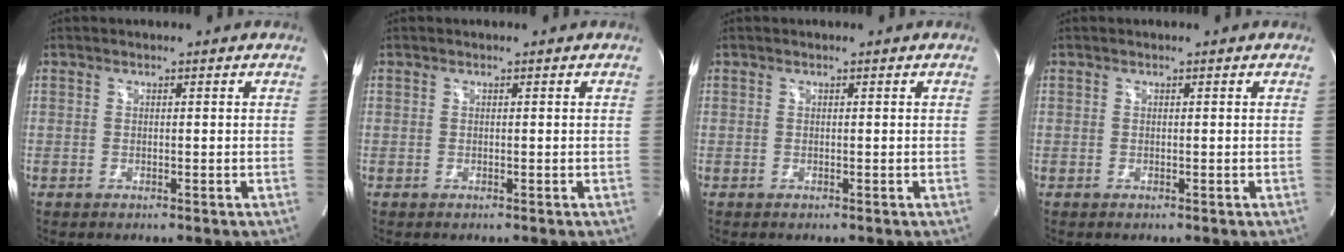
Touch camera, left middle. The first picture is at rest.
{"total": 0.0}
{"total": 0.0}
{"total": 0.0}